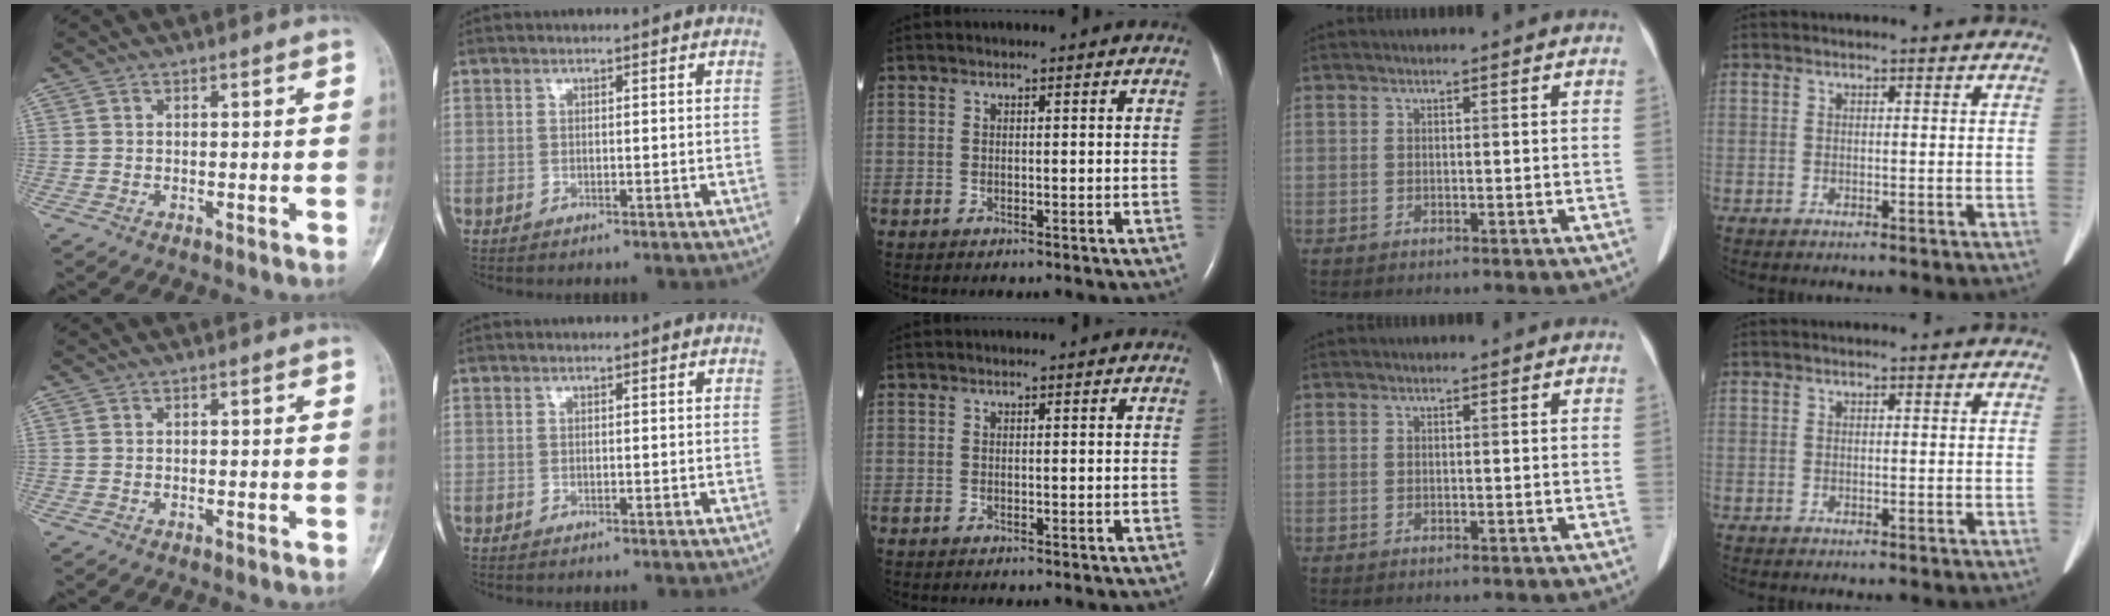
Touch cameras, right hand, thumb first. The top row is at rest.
{}